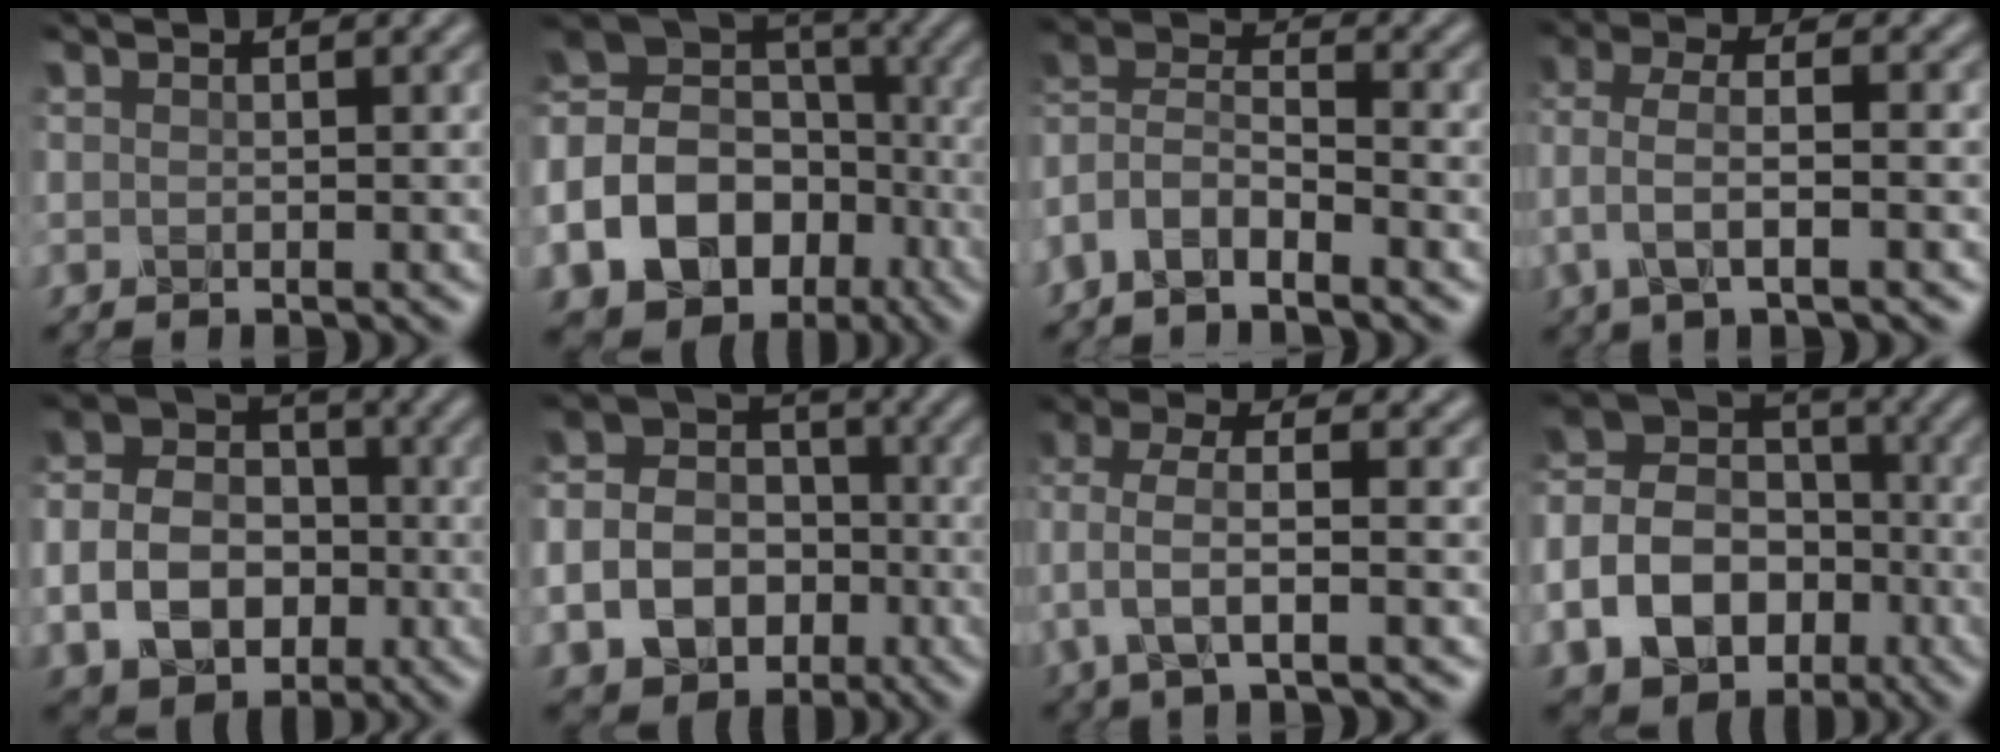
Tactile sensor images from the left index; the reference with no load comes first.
{"total": 19.6, "force": [-7.4, 16.1, 8.4], "torque": [-0.204, -0.018, -0.116]}
{"total": 5.4, "force": [-3.6, 2.4, 3.3], "torque": [-0.060, 0.009, -0.082]}
{"total": 4.2, "force": [-1.1, 1.6, 3.7], "torque": [-0.087, 0.007, -0.025]}
{"total": 8.0, "force": [-2.2, 6.3, 4.4], "torque": [-0.088, -0.003, -0.048]}
{"total": 10.8, "force": [-4.0, 9.0, 4.5], "torque": [-0.093, -0.033, -0.078]}
{"total": 4.6, "force": [-1.0, 1.9, 4.1], "torque": [-0.094, 0.010, -0.024]}
{"total": 12.1, "force": [-4.7, 9.5, 5.8], "torque": [-0.124, -0.017, -0.093]}